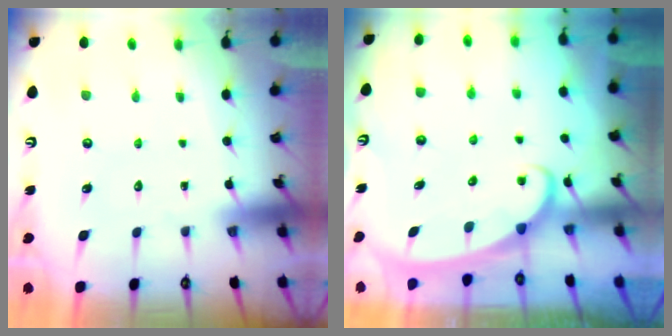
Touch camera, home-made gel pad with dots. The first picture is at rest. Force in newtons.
{"total": 2.4, "press": 2.3, "slide": 0.4}